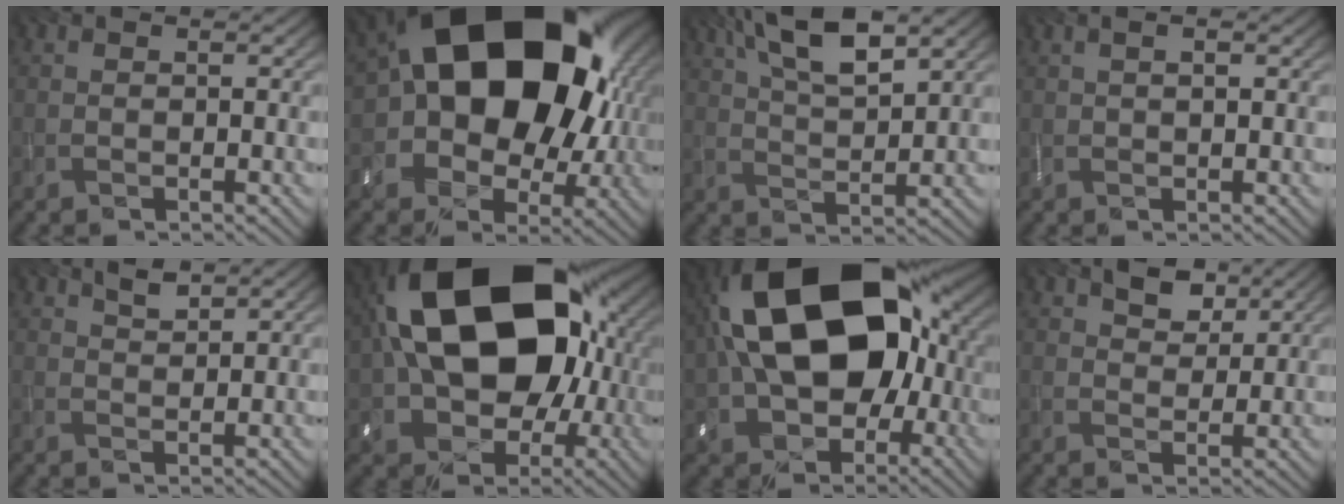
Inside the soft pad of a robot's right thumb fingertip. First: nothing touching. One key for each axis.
{"total": 21.3, "fx": 3.4, "fy": 15.5, "fz": 14.2, "tx": -0.248, "ty": -0.024, "tz": 0.073}
{"total": 9.8, "fx": 5.5, "fy": 3.2, "fz": 7.4, "tx": -0.152, "ty": 0.013, "tz": 0.106}
{"total": 1.7, "fx": 0.6, "fy": 0.4, "fz": 1.6, "tx": -0.028, "ty": 0.002, "tz": 0.014}
{"total": 2.1, "fx": 1.6, "fy": 0.6, "fz": 1.2, "tx": -0.026, "ty": 0.001, "tz": 0.033}
{"total": 21.7, "fx": 3.2, "fy": 14.6, "fz": 15.8, "tx": -0.279, "ty": -0.001, "tz": 0.057}
{"total": 21.0, "fx": 1.4, "fy": 13.5, "fz": 16.1, "tx": -0.288, "ty": 0.008, "tz": 0.009}
{"total": 4.3, "fx": 2.6, "fy": 2.5, "fz": 2.3, "tx": -0.042, "ty": -0.001, "tz": 0.043}